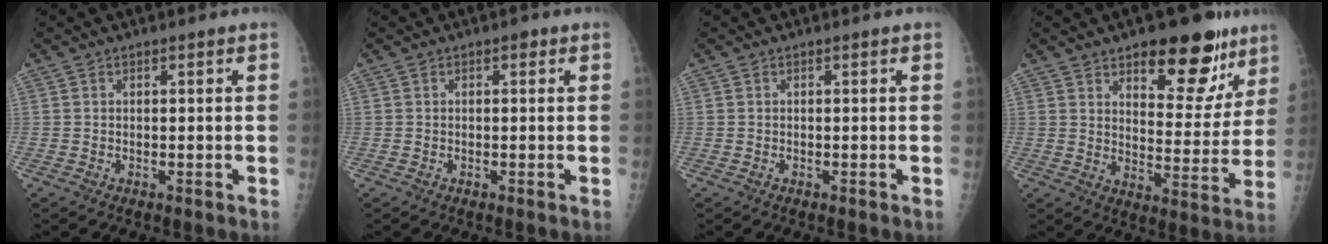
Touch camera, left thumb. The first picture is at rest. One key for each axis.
{"total": 0.9, "fx": 0.4, "fy": 0.6, "fz": 0.6, "tx": -0.001, "ty": 0.001, "tz": 0.001}
{"total": 0.0}
{"total": 17.7, "fx": 10.9, "fy": 7.9, "fz": 11.4, "tx": -0.089, "ty": -0.064, "tz": 0.153}